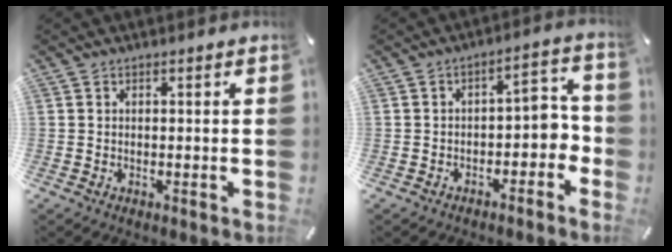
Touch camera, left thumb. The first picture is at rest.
{"total": 5.8, "force": [-2.0, 3.9, 3.8], "torque": [-0.054, 0.008, -0.042]}